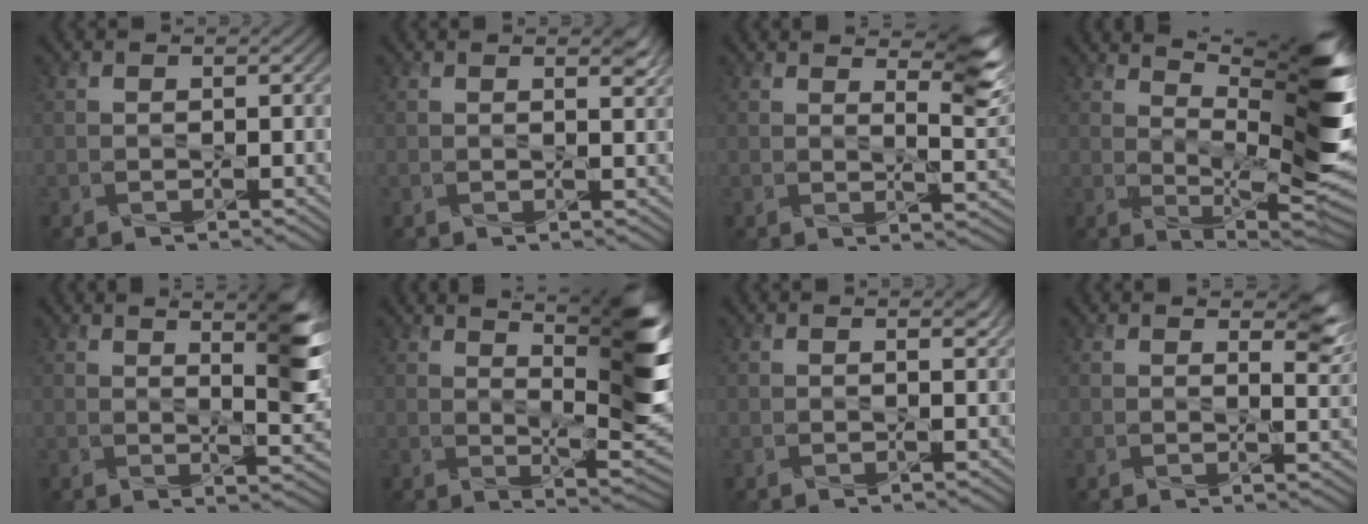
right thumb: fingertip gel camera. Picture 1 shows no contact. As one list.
[{"total": 1.4, "force": [1.1, 0.3, 0.9], "torque": [-0.014, -0.005, 0.019]}, {"total": 6.8, "force": [4.4, 1.7, 4.9], "torque": [-0.072, 0.000, 0.074]}, {"total": 14.3, "force": [5.9, 3.7, 12.5], "torque": [-0.186, 0.005, 0.100]}, {"total": 6.8, "force": [3.3, 1.5, 5.7], "torque": [-0.084, 0.001, 0.057]}, {"total": 11.4, "force": [5.1, 2.7, 9.9], "torque": [-0.147, -0.004, 0.083]}, {"total": 0.9, "force": [0.6, 0.1, 0.5], "torque": [-0.009, -0.003, 0.012]}, {"total": 4.1, "force": [2.8, 1.1, 2.7], "torque": [-0.045, -0.005, 0.048]}]